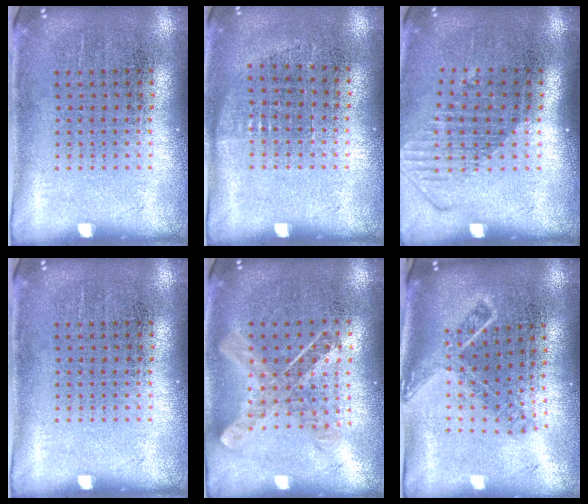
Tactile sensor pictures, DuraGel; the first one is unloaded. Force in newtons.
{"total": 0.6, "press": 0.5, "slide": 0.3}
{"total": 1.5, "press": 1.2, "slide": 1.0}
{"total": 0.0}
{"total": 0.9, "press": 0.9, "slide": 0.0}
{"total": 1.8, "press": 1.3, "slide": 1.2}